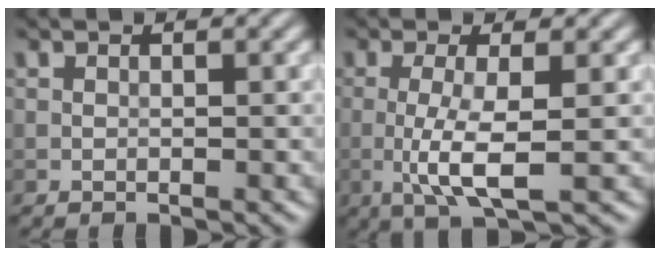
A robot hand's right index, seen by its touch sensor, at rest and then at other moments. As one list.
[{"total": 4.5, "force": [-0.7, 0.9, 4.4], "torque": [-0.087, -0.006, -0.016]}]